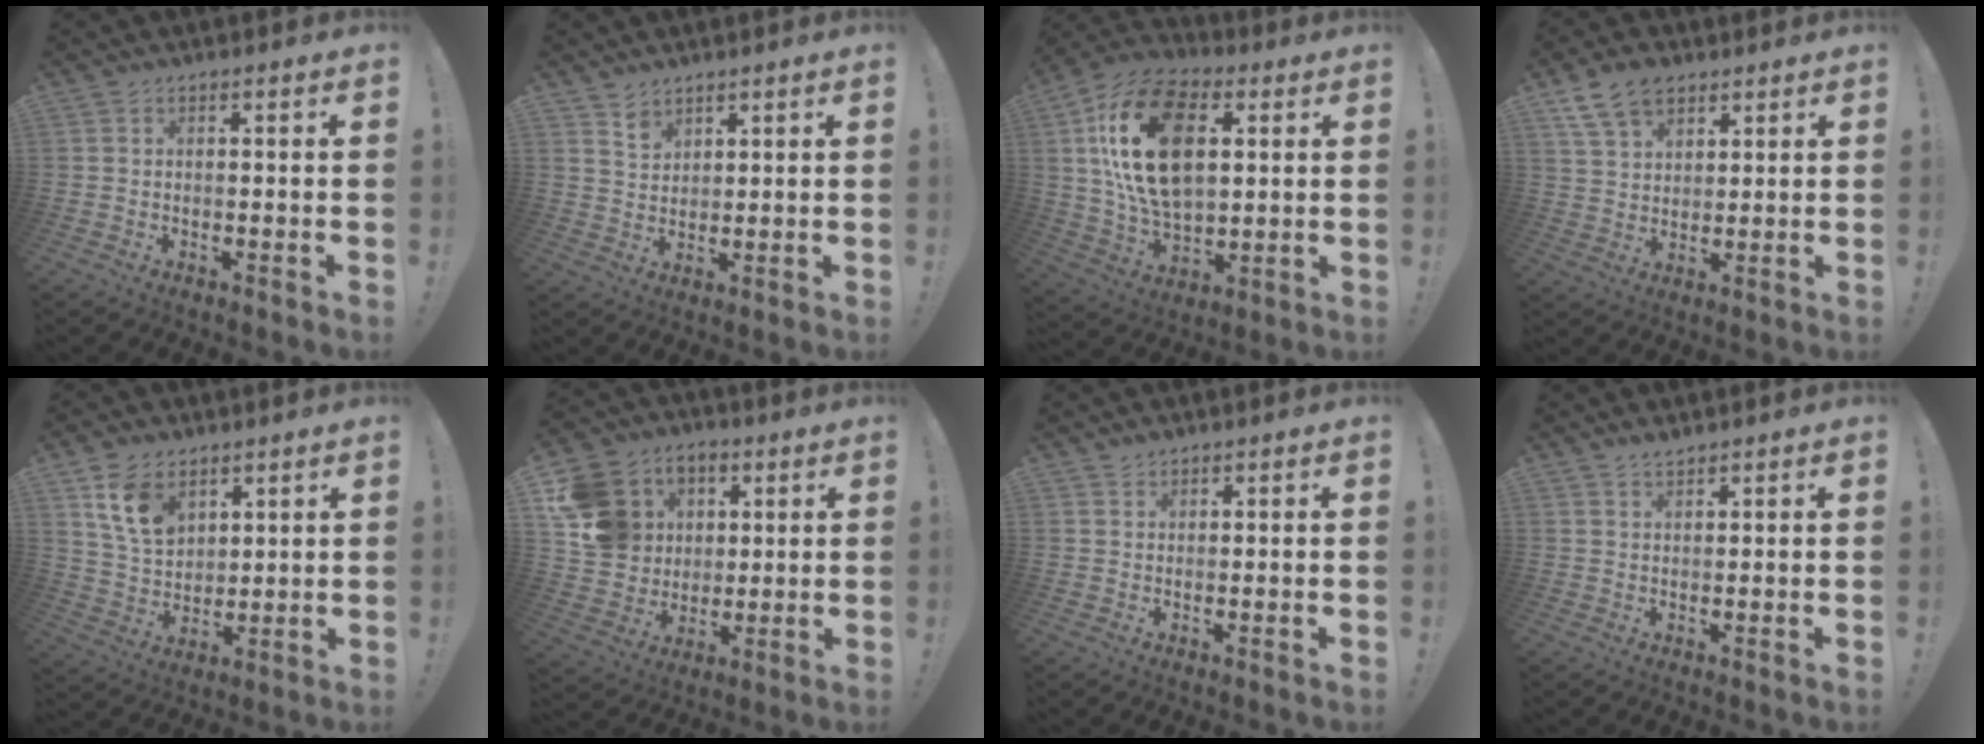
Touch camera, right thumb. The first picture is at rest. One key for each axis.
{"total": 4.3, "fx": 3.6, "fy": 2.2, "fz": 0.7, "tx": -0.009, "ty": -0.027, "tz": 0.066}
{"total": 24.1, "fx": 6.0, "fy": 14.6, "fz": 18.2, "tx": -0.335, "ty": -0.008, "tz": 0.103}
{"total": 10.2, "fx": 6.6, "fy": 6.4, "fz": 4.5, "tx": -0.077, "ty": -0.025, "tz": 0.129}
{"total": 11.9, "fx": 6.5, "fy": 7.8, "fz": 6.2, "tx": -0.116, "ty": -0.018, "tz": 0.132}
{"total": 15.8, "fx": 4.1, "fy": 14.3, "fz": 5.4, "tx": -0.079, "ty": -0.007, "tz": 0.107}
{"total": 1.3, "fx": 1.2, "fy": 0.6, "fz": 0.3, "tx": -0.005, "ty": -0.005, "tz": 0.023}
{"total": 1.9, "fx": 1.8, "fy": 0.3, "fz": 0.5, "tx": -0.011, "ty": -0.009, "tz": 0.032}